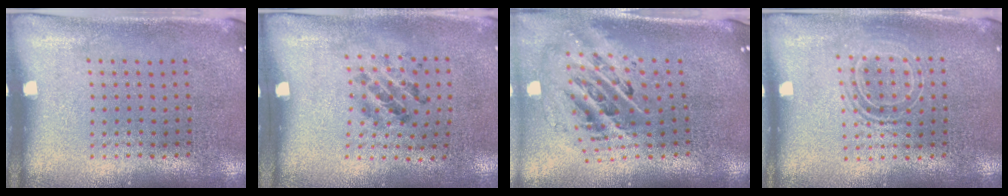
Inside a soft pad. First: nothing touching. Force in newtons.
{"total": 1.4, "press": 0.7, "slide": 1.2}
{"total": 2.3, "press": 1.6, "slide": 1.7}
{"total": 1.6, "press": 1.2, "slide": 1.0}